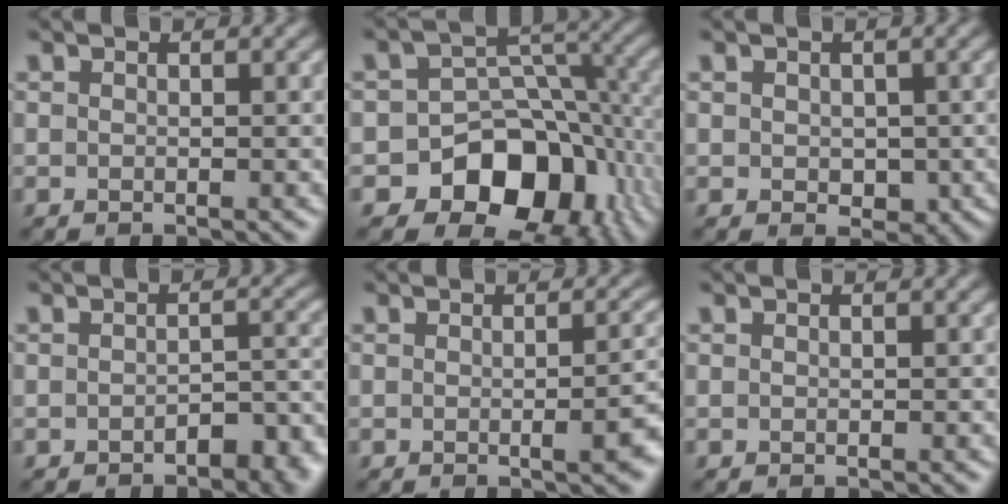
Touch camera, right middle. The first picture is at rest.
{"total": 10.4, "force": [-4.9, 7.3, 5.6], "torque": [-0.063, -0.003, -0.084]}
{"total": 2.3, "force": [-0.1, 1.8, 1.4], "torque": [-0.019, -0.006, 0.005]}
{"total": 4.2, "force": [-2.1, 1.8, 3.1], "torque": [-0.038, 0.002, -0.025]}
{"total": 4.9, "force": [-0.9, 1.6, 4.6], "torque": [-0.042, -0.003, -0.008]}
{"total": 0.0}